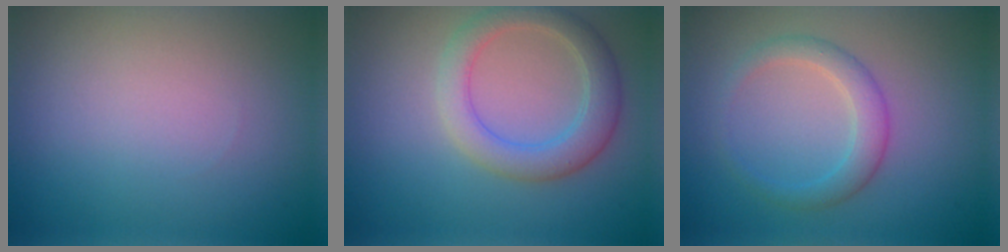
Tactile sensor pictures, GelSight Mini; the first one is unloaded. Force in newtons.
{"total": 4.1, "press": 4.1, "slide": 0.1}
{"total": 2.7, "press": 2.7, "slide": 0.1}